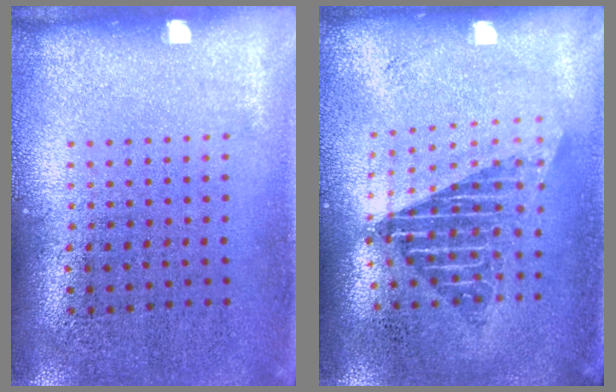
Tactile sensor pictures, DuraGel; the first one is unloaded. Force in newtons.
{"total": 1.7, "press": 1.4, "slide": 1.0}